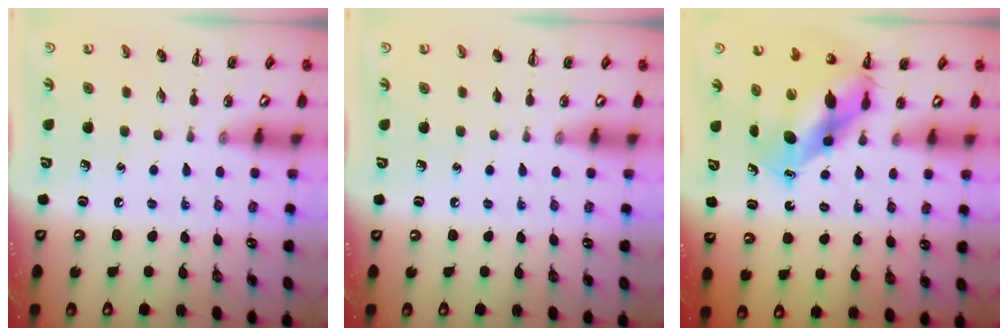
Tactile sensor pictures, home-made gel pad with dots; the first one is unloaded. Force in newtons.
{"total": 0.0}
{"total": 9.5, "press": 9.2, "slide": 2.5}